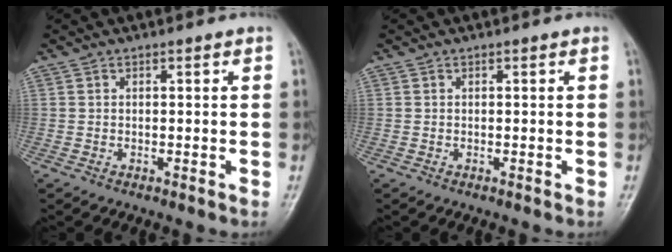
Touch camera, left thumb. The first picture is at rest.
{"total": 0.0}